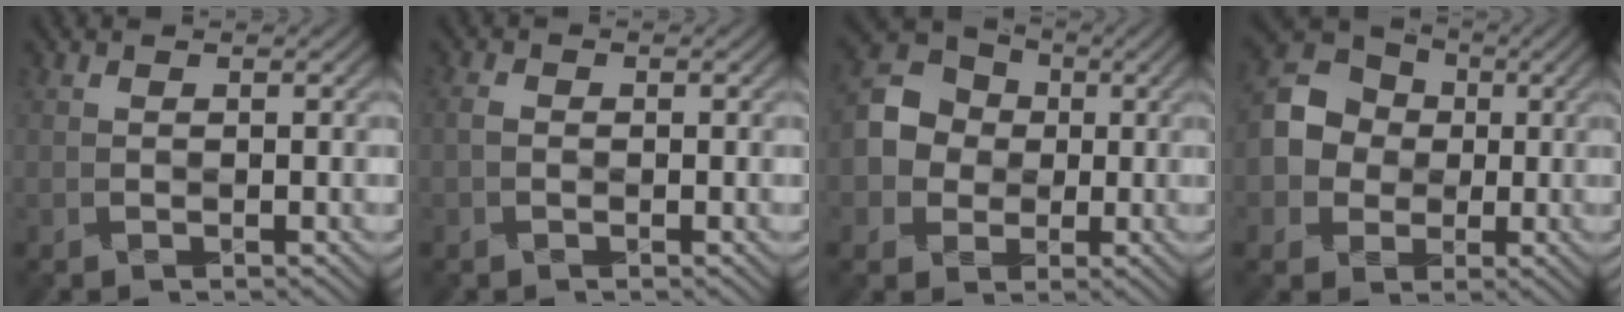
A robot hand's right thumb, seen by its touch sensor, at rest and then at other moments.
{"total": 1.5, "force": [-0.4, 1.2, 0.9], "torque": [-0.022, 0.003, -0.011]}
{"total": 8.0, "force": [-0.5, 7.1, 3.5], "torque": [-0.097, 0.004, -0.021]}
{"total": 9.0, "force": [-0.5, 8.0, 4.0], "torque": [-0.108, 0.006, -0.019]}